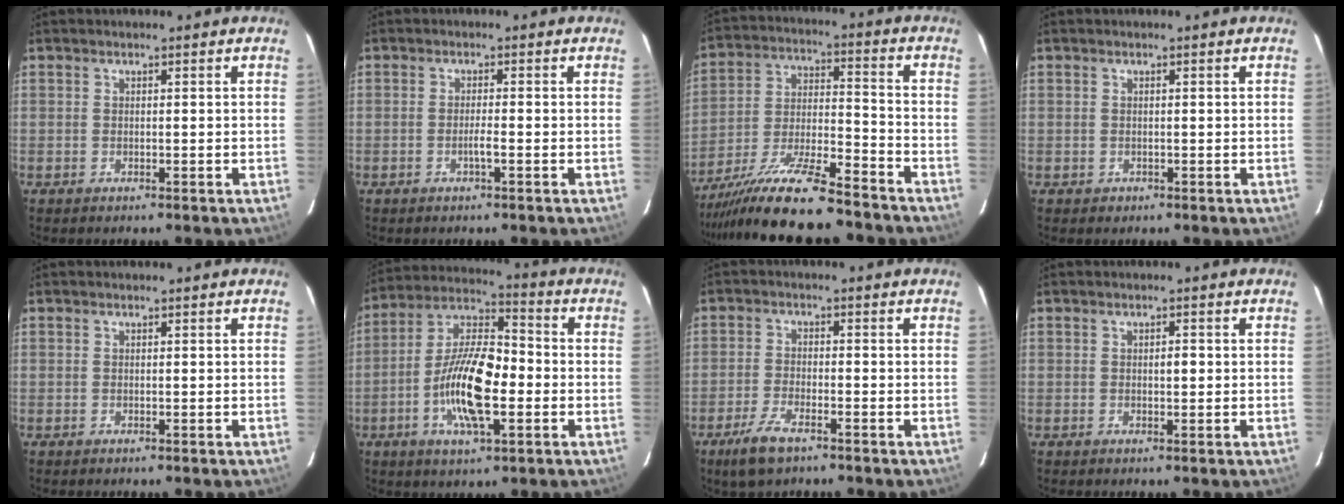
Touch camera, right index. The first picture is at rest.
{"total": 1.7, "force": [-0.7, 0.0, 1.6], "torque": [-0.031, 0.000, -0.014]}
{"total": 16.8, "force": [-14.1, 1.5, 9.1], "torque": [-0.182, -0.017, -0.250]}
{"total": 0.8, "force": [-0.2, 0.8, 0.0], "torque": [0.000, 0.004, -0.002]}
{"total": 0.0}
{"total": 14.7, "force": [-3.4, 4.4, 13.6], "torque": [-0.267, 0.010, -0.062]}
{"total": 5.5, "force": [-3.7, 1.5, 3.7], "torque": [-0.086, -0.008, -0.065]}
{"total": 1.2, "force": [0.0, 0.5, 1.1], "torque": [-0.017, 0.002, 0.001]}